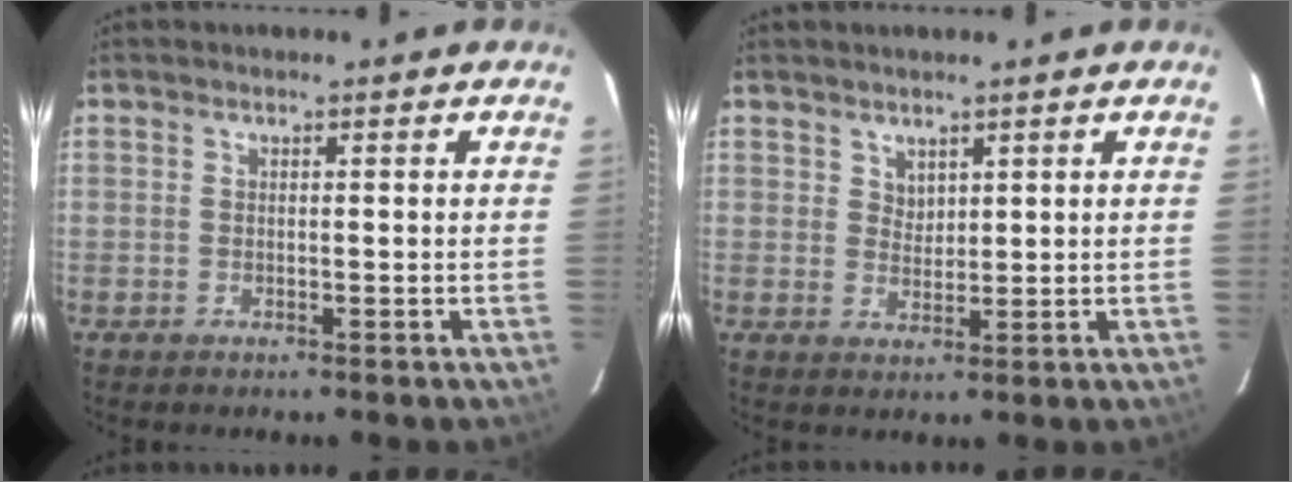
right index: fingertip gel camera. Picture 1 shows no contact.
{"total": 2.1, "force": [1.6, 1.4, 0.3], "torque": [0.001, 0.002, 0.031]}